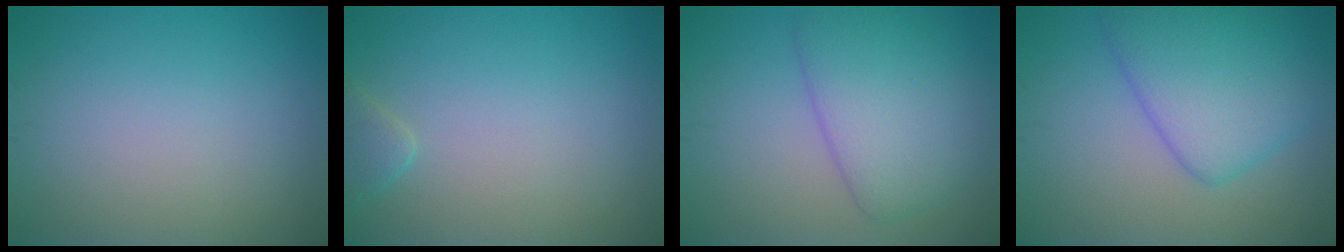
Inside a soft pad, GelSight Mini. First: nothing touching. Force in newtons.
{"total": 1.4, "press": 1.4, "slide": 0.1}
{"total": 5.9, "press": 5.9, "slide": 0.3}
{"total": 6.5, "press": 6.5, "slide": 0.2}